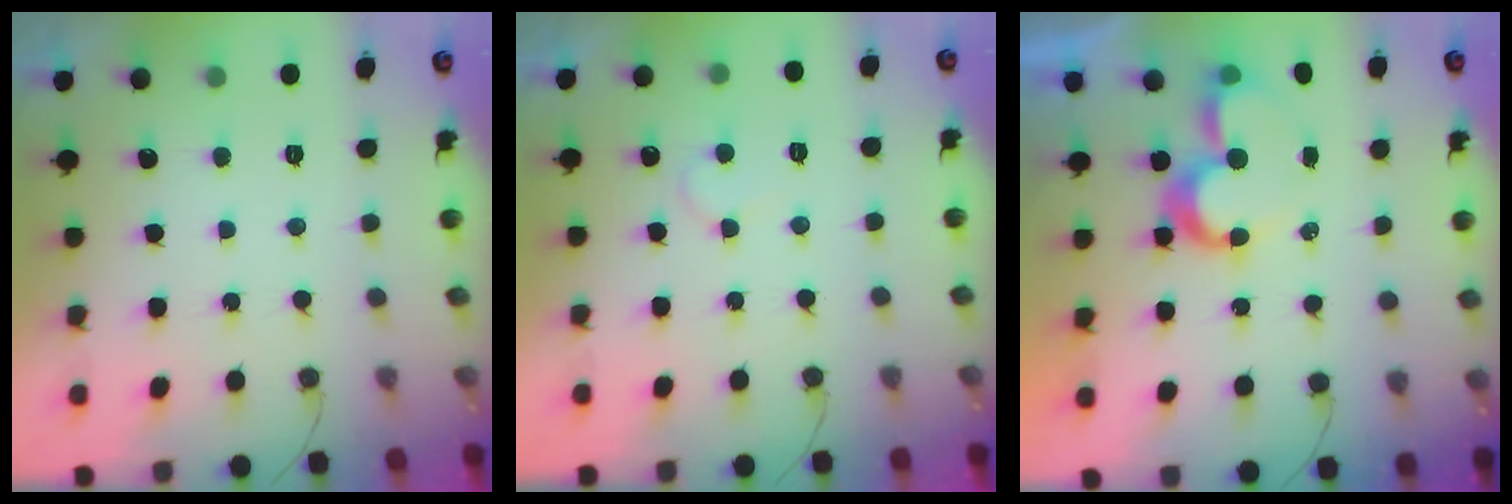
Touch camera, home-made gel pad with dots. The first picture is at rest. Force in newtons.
{"total": 4.4, "press": 4.4, "slide": 0.3}
{"total": 9.2, "press": 9.2, "slide": 0.3}